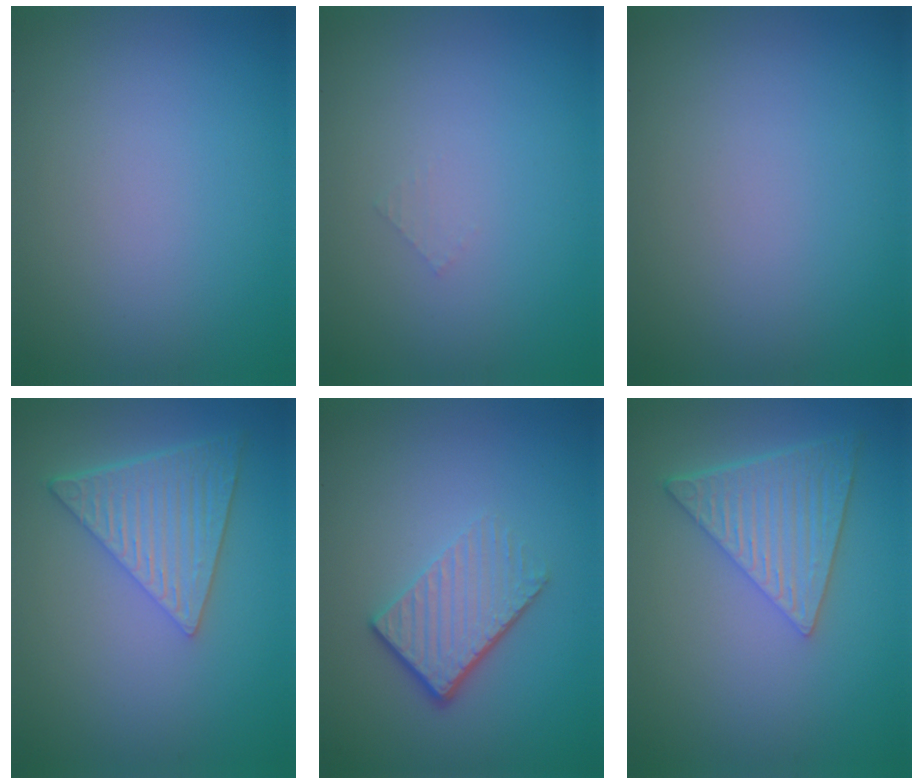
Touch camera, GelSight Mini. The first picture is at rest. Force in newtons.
{"total": 0.5, "press": 0.5, "slide": 0.1}
{"total": 0.0}
{"total": 6.3, "press": 4.5, "slide": 4.4}
{"total": 4.2, "press": 2.8, "slide": 3.1}
{"total": 6.3, "press": 4.5, "slide": 4.4}